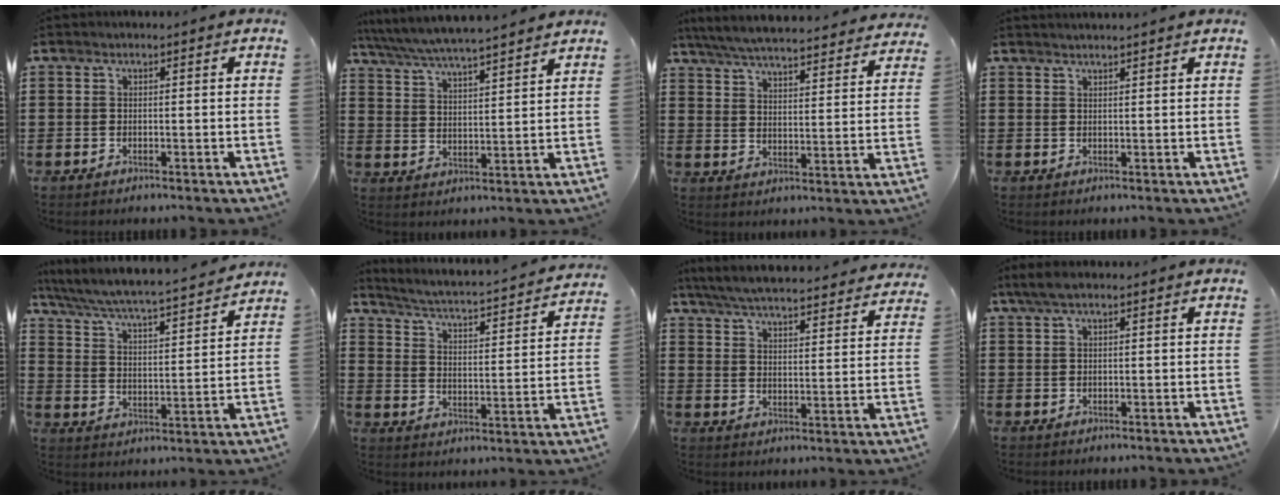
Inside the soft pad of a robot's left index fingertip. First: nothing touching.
{"total": 5.4, "force": [5.1, -0.2, 1.6], "torque": [-0.053, -0.031, 0.087]}
{"total": 5.9, "force": [5.7, -0.2, 1.7], "torque": [-0.059, -0.041, 0.097]}
{"total": 1.1, "force": [1.1, -0.1, 0.2], "torque": [-0.005, -0.001, 0.021]}
{"total": 4.7, "force": [4.3, 0.0, 1.7], "torque": [-0.057, -0.039, 0.062]}
{"total": 2.7, "force": [2.5, -0.3, 1.1], "torque": [-0.041, -0.034, 0.030]}
{"total": 5.8, "force": [5.6, -0.3, 1.6], "torque": [-0.058, -0.042, 0.095]}
{"total": 2.7, "force": [1.5, 0.6, 2.2], "torque": [-0.044, 0.004, 0.026]}